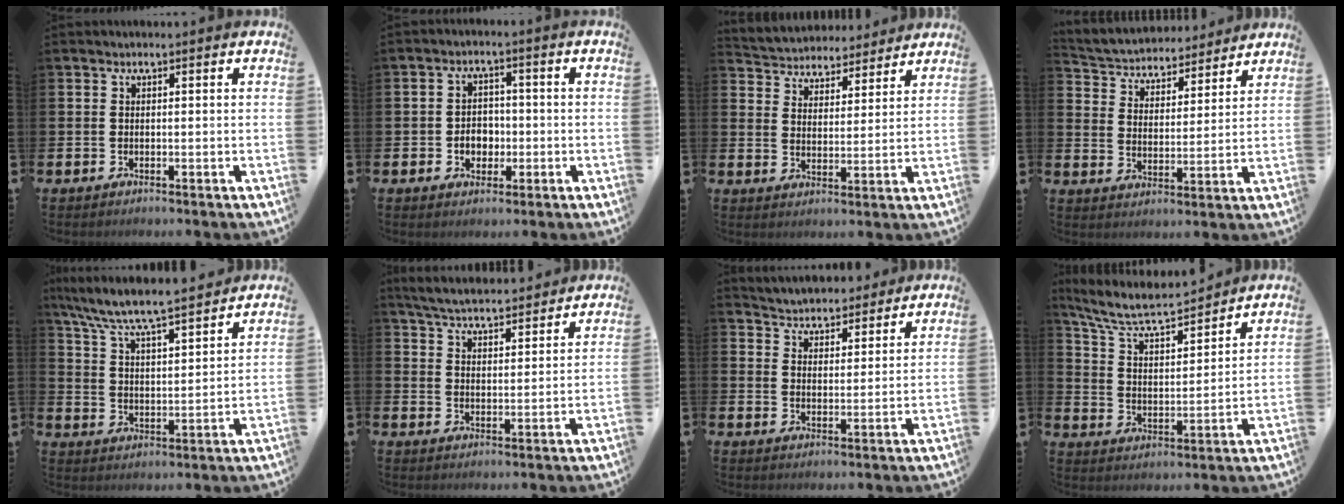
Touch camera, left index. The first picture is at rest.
{"total": 3.4, "force": [-0.8, 2.8, 1.7], "torque": [-0.016, -0.003, -0.026]}
{"total": 4.5, "force": [4.2, 1.5, -0.4], "torque": [-0.019, -0.031, 0.071]}
{"total": 4.5, "force": [4.1, 1.8, -0.1], "torque": [-0.029, -0.038, 0.065]}
{"total": 7.7, "force": [7.3, 0.3, 2.4], "torque": [-0.079, -0.056, 0.126]}
{"total": 5.6, "force": [5.5, 0.5, 0.8], "torque": [-0.036, -0.031, 0.097]}
{"total": 4.8, "force": [4.6, 1.1, -0.5], "torque": [-0.010, -0.031, 0.082]}
{"total": 7.8, "force": [7.1, 1.5, 2.9], "torque": [-0.093, -0.046, 0.123]}